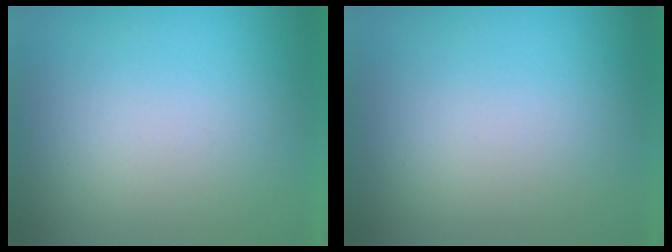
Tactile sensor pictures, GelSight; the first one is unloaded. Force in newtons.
{"total": 0.0}